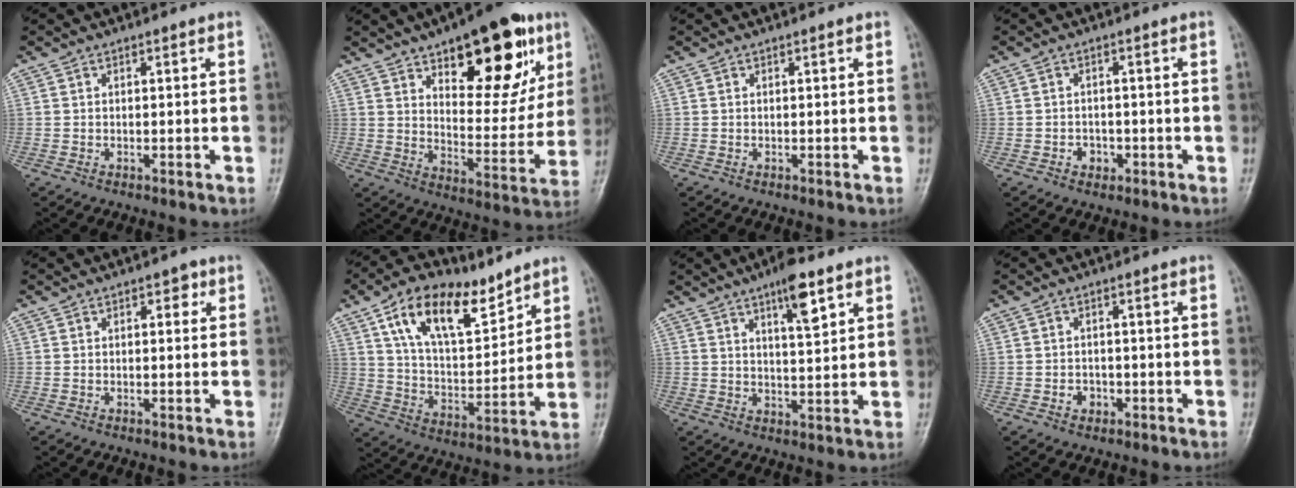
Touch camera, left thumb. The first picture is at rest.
{"total": 22.1, "force": [11.6, 9.9, 16.1], "torque": [-0.171, -0.050, 0.172]}
{"total": 0.0}
{"total": 2.7, "force": [-1.1, 2.2, 1.2], "torque": [-0.002, 0.009, -0.014]}
{"total": 2.1, "force": [0.8, 1.2, 1.5], "torque": [-0.008, 0.002, 0.007]}
{"total": 16.8, "force": [10.0, 8.1, 10.7], "torque": [-0.150, -0.044, 0.184]}
{"total": 7.5, "force": [4.3, 1.9, 5.8], "torque": [-0.085, -0.024, 0.069]}
{"total": 2.5, "force": [-1.0, 2.1, 1.1], "torque": [-0.004, 0.009, -0.014]}